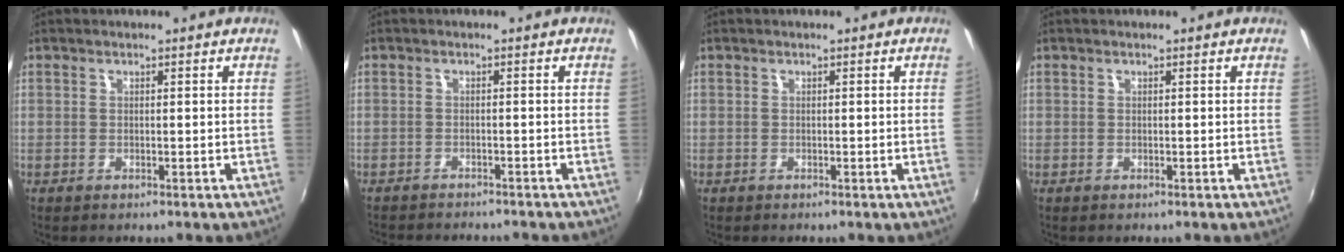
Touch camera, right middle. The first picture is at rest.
{"total": 6.2, "force": [-5.7, 1.0, 2.0], "torque": [-0.052, -0.014, -0.084]}
{"total": 0.6, "force": [0.1, -0.4, 0.4], "torque": [-0.004, -0.002, 0.000]}
{"total": 0.0}